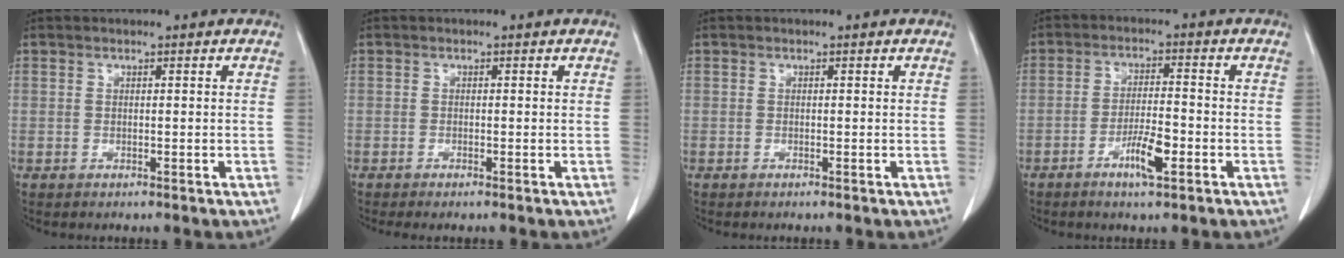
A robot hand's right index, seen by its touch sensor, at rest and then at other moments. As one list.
[{"total": 1.0, "force": [-0.8, 0.0, 0.6], "torque": [-0.009, -0.002, -0.014]}, {"total": 0.0}, {"total": 5.4, "force": [-2.5, 0.8, 4.7], "torque": [-0.087, -0.004, -0.046]}]